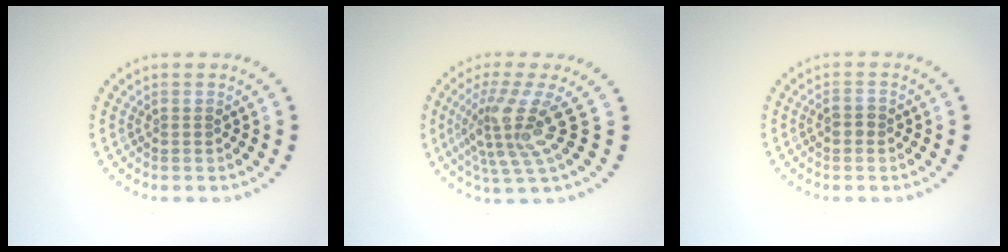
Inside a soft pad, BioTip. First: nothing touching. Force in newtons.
{"total": 4.7, "press": 3.2, "slide": 3.4}
{"total": 1.2, "press": 1.1, "slide": 0.2}